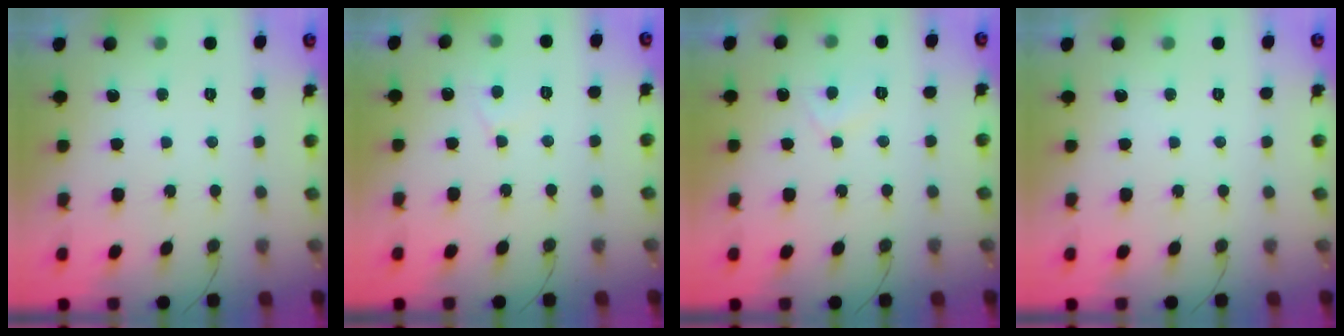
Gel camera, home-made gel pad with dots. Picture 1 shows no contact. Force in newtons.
{"total": 3.4, "press": 3.3, "slide": 0.4}
{"total": 5.0, "press": 4.9, "slide": 0.7}
{"total": 0.0}